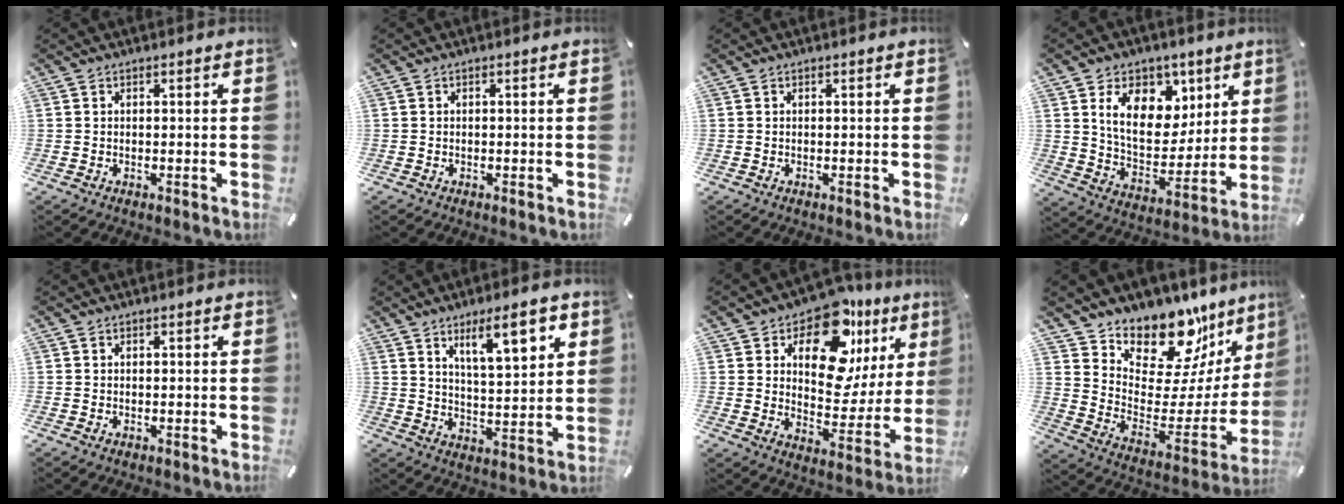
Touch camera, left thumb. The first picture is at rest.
{"total": 0.0}
{"total": 0.0}
{"total": 15.1, "force": [7.2, 10.7, 7.9], "torque": [-0.130, -0.030, 0.134]}
{"total": 0.0}
{"total": 12.0, "force": [7.2, 4.1, 8.7], "torque": [-0.122, -0.035, 0.118]}
{"total": 17.5, "force": [10.1, 10.3, 10.0], "torque": [-0.145, -0.072, 0.176]}
{"total": 16.6, "force": [14.2, 7.6, 4.0], "torque": [-0.062, -0.140, 0.246]}